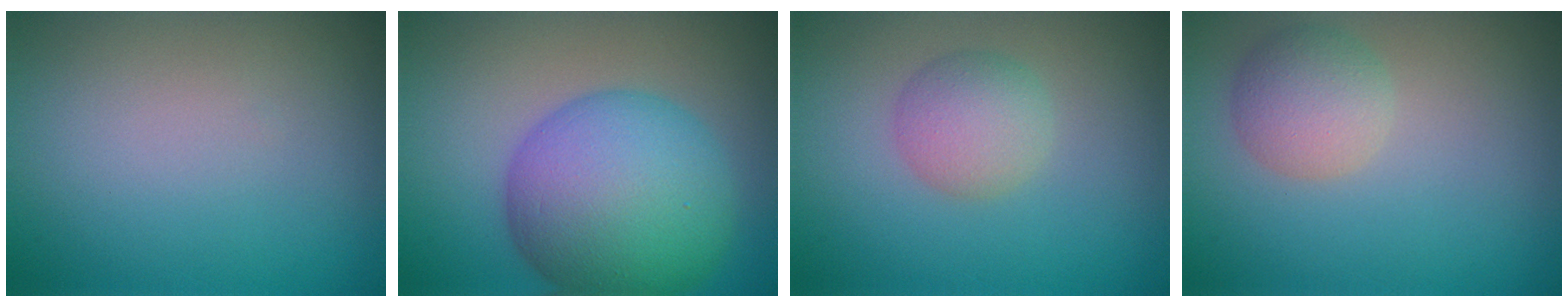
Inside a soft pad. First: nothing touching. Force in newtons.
{"total": 11.1, "press": 11.0, "slide": 0.3}
{"total": 3.0, "press": 3.0, "slide": 0.0}
{"total": 3.0, "press": 3.0, "slide": 0.1}